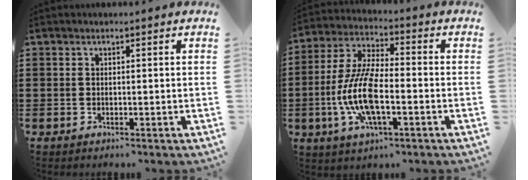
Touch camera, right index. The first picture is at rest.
{"total": 10.9, "force": [-2.7, 4.0, 9.8], "torque": [-0.230, -0.012, -0.058]}